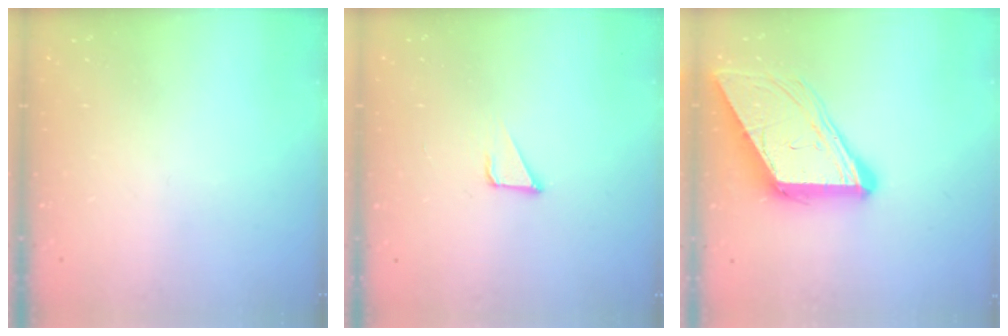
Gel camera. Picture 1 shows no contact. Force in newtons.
{"total": 2.1, "press": 2.1, "slide": 0.1}
{"total": 11.5, "press": 11.4, "slide": 1.1}